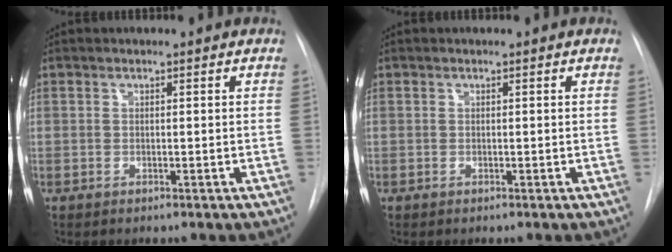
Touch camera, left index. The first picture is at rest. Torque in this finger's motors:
{"motor_torque": [-0.18, 0.18, 0.00, 0.00]}